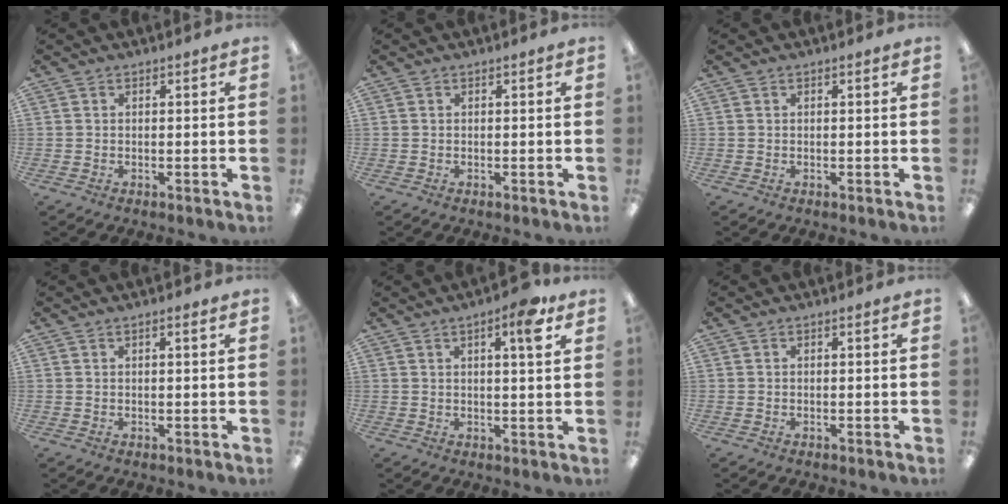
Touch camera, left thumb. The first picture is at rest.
{"total": 0.0}
{"total": 0.0}
{"total": 1.3, "force": [0.6, 0.2, 1.1], "torque": [-0.022, 0.003, 0.010]}
{"total": 6.1, "force": [3.4, 1.1, 4.9], "torque": [-0.074, -0.007, 0.049]}
{"total": 0.0}